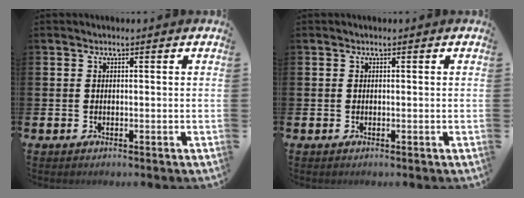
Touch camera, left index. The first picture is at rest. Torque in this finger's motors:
{"motor_torque": [0.00, 0.00, 0.00, 0.00]}